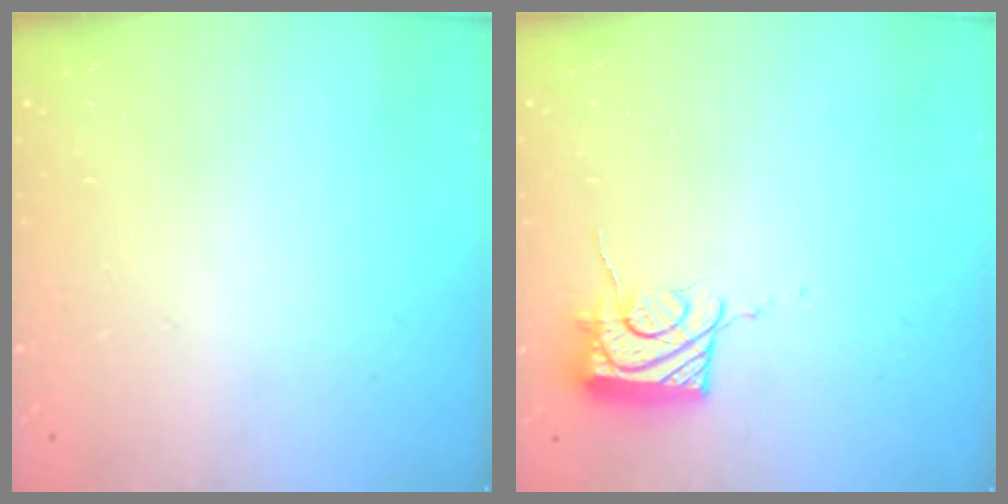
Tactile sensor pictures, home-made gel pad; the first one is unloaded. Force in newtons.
{"total": 12.2, "press": 12.0, "slide": 1.8}